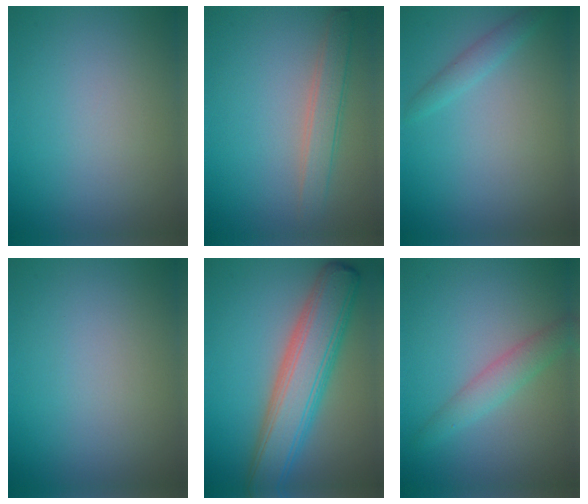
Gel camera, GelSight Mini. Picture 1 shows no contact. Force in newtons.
{"total": 2.5, "press": 2.4, "slide": 0.1}
{"total": 1.5, "press": 1.5, "slide": 0.1}
{"total": 0.0}
{"total": 7.8, "press": 7.8, "slide": 0.6}
{"total": 2.4, "press": 2.4, "slide": 0.0}